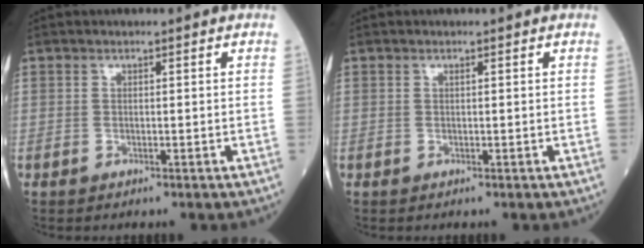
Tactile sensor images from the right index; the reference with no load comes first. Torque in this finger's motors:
{"motor_torque": [0.00, 0.00, 0.00, 0.00]}